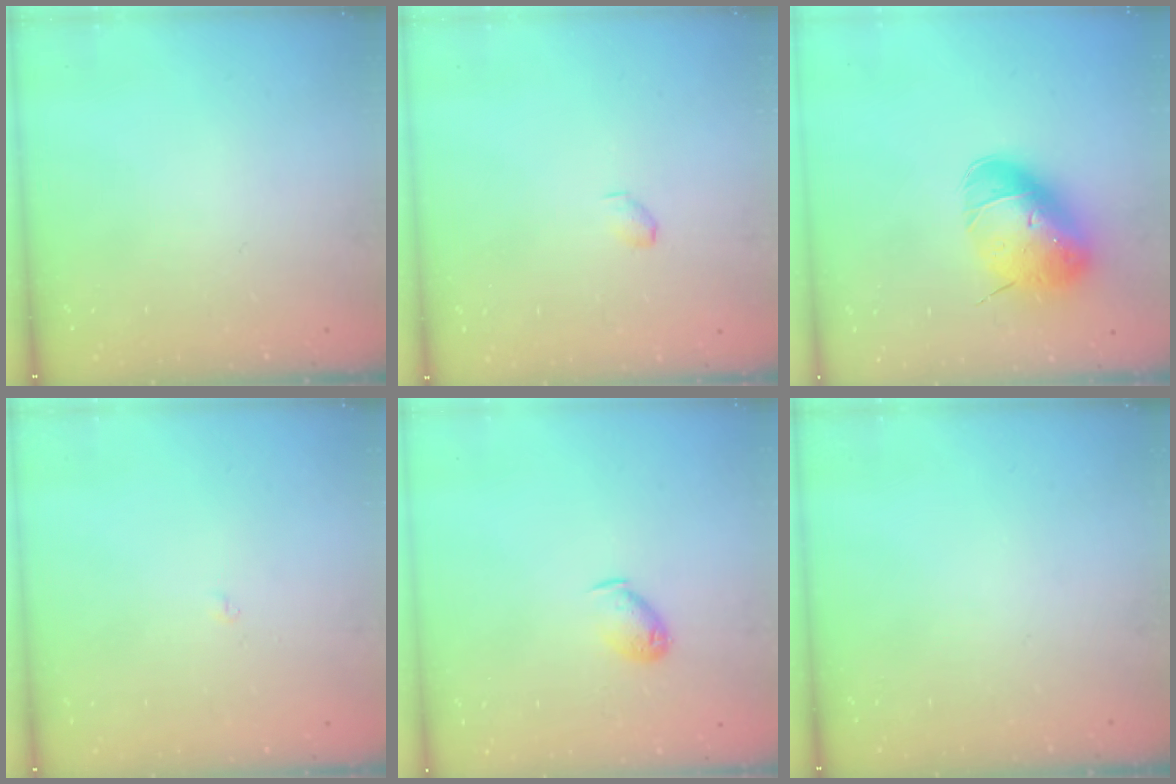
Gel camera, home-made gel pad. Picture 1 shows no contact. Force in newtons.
{"total": 2.9, "press": 2.9, "slide": 0.5}
{"total": 10.9, "press": 10.7, "slide": 1.9}
{"total": 1.7, "press": 1.7, "slide": 0.3}
{"total": 5.9, "press": 5.8, "slide": 0.4}
{"total": 0.0}